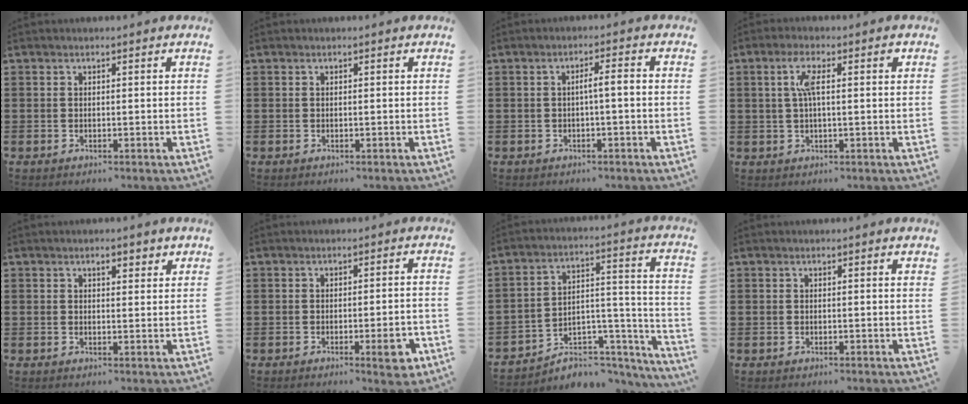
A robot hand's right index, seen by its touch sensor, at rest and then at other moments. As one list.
[{"total": 0.0}, {"total": 2.4, "force": [-0.5, 0.1, 2.3], "torque": [-0.043, 0.001, -0.011]}, {"total": 4.6, "force": [1.1, 1.1, 4.4], "torque": [-0.081, 0.006, 0.013]}, {"total": 2.1, "force": [1.5, 0.9, 1.2], "torque": [-0.011, -0.001, 0.023]}, {"total": 4.4, "force": [-2.0, 1.0, 3.8], "torque": [-0.056, -0.002, -0.030]}, {"total": 4.8, "force": [-3.8, 2.7, 1.2], "torque": [-0.027, 0.001, -0.073]}, {"total": 0.0}]